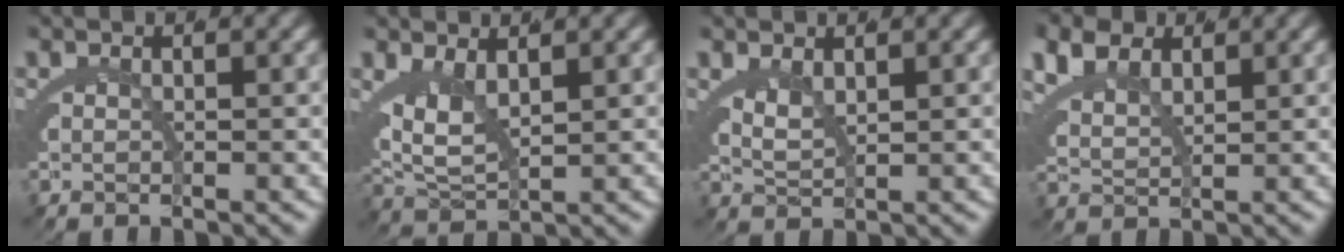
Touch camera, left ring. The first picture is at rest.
{"total": 5.1, "force": [0.9, 3.3, 3.8], "torque": [-0.098, -0.020, 0.025]}
{"total": 1.9, "force": [1.4, 0.4, 1.3], "torque": [-0.027, -0.008, 0.034]}
{"total": 4.3, "force": [2.7, 2.6, 2.2], "torque": [-0.066, -0.010, 0.058]}